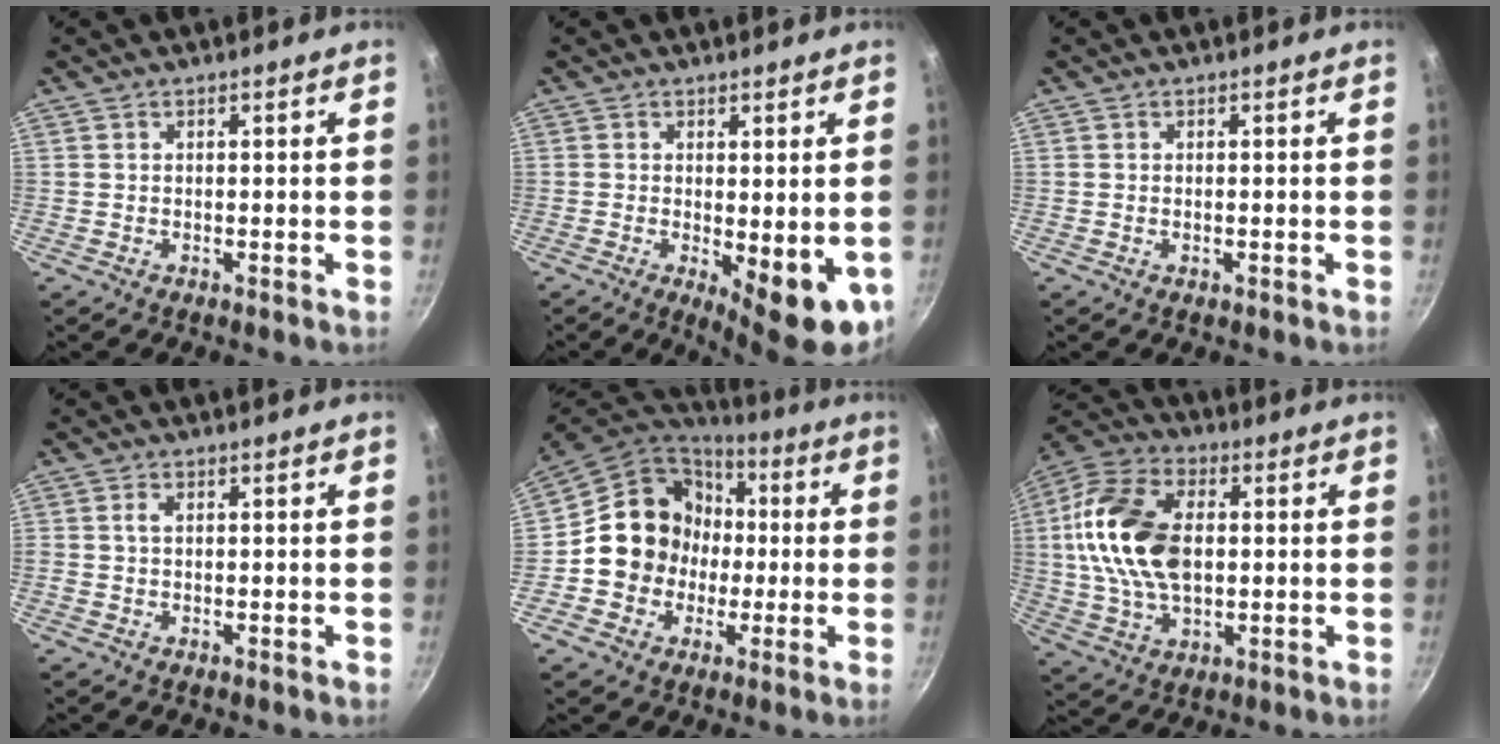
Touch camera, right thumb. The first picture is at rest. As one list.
[{"total": 9.4, "force": [-1.6, 3.4, 8.6], "torque": [-0.100, -0.008, -0.010]}, {"total": 0.6, "force": [-0.2, 0.3, 0.5], "torque": [-0.008, 0.002, -0.003]}, {"total": 1.4, "force": [0.2, 0.9, 1.0], "torque": [-0.017, 0.004, 0.002]}, {"total": 15.6, "force": [-0.5, 14.3, 6.2], "torque": [-0.071, 0.036, -0.014]}, {"total": 18.3, "force": [1.5, 11.5, 14.2], "torque": [-0.256, 0.015, 0.017]}]